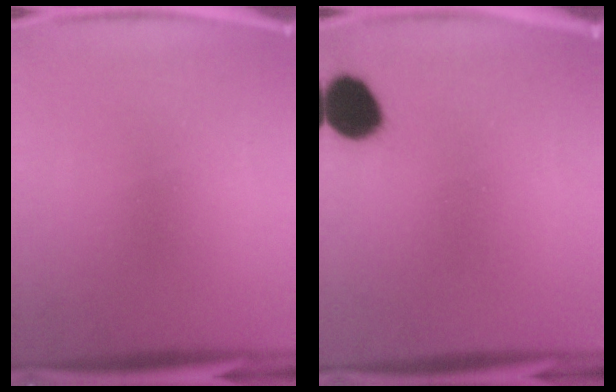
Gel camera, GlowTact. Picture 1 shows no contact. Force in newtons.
{"total": 9.7}